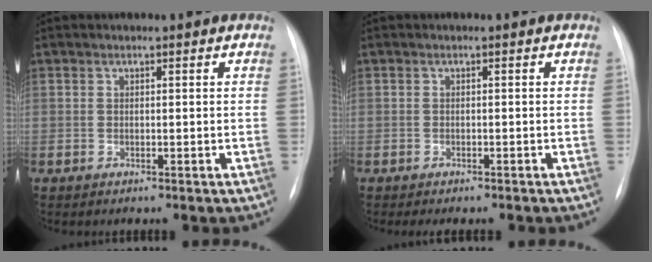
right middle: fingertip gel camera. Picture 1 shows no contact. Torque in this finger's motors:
{"motor_torque": [0.17, -0.14, 0.00, 0.01]}